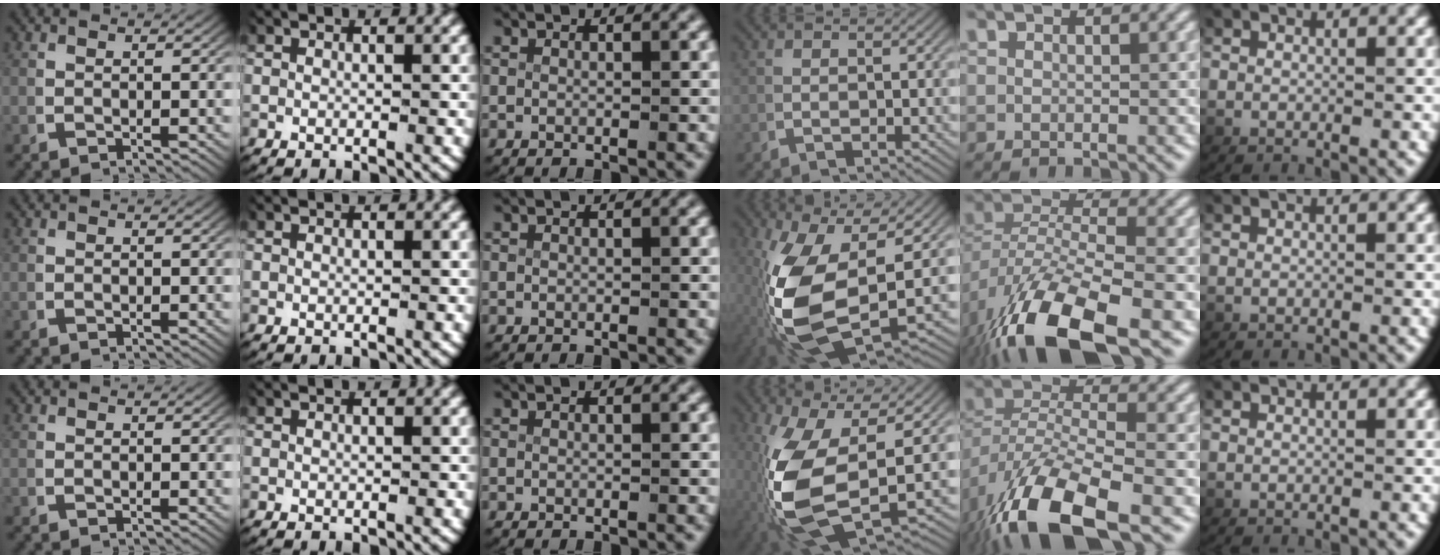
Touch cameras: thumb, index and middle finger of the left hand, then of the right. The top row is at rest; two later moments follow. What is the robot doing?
{"motion": "lift_and_place", "object": "scissors"}